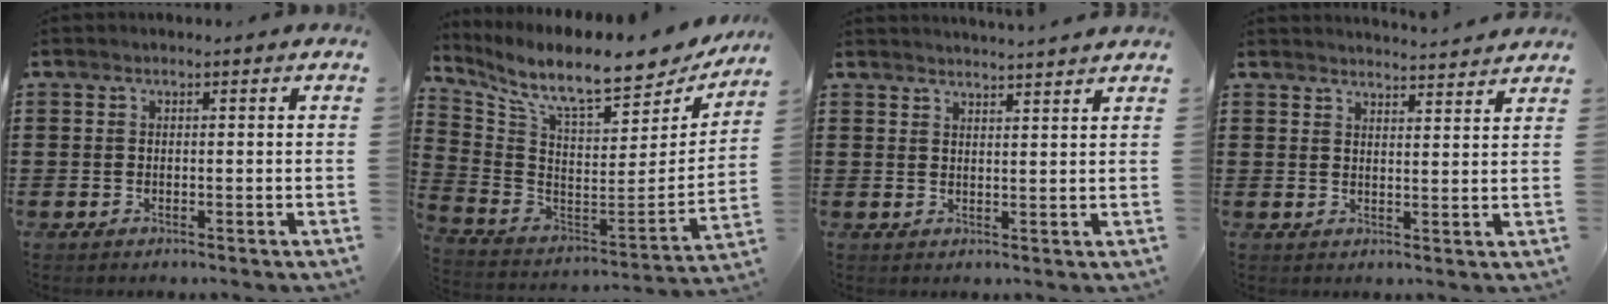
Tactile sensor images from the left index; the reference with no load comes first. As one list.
[{"total": 10.5, "force": [8.7, 1.6, 5.6], "torque": [-0.139, -0.073, 0.147]}, {"total": 2.5, "force": [2.4, -0.6, 0.0], "torque": [-0.006, -0.010, 0.045]}, {"total": 3.0, "force": [3.0, -0.5, 0.1], "torque": [-0.010, -0.017, 0.055]}]